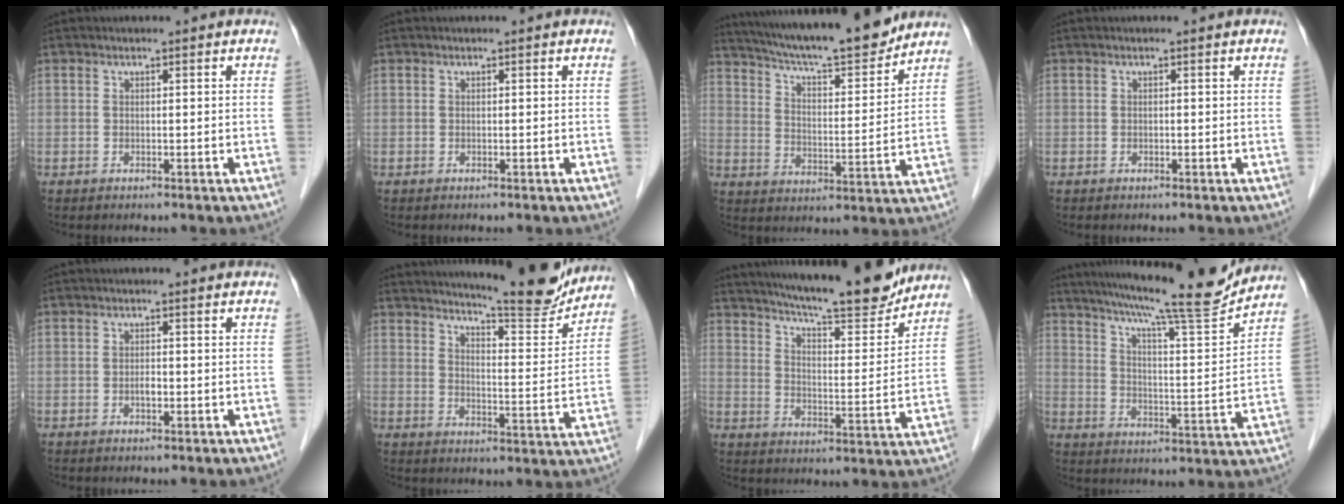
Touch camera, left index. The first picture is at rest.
{"total": 0.0}
{"total": 17.7, "force": [15.9, 1.3, 7.7], "torque": [-0.128, -0.001, 0.245]}
{"total": 0.0}
{"total": 1.0, "force": [-0.3, 0.4, 0.9], "torque": [-0.018, 0.001, -0.006]}
{"total": 14.8, "force": [13.8, 0.7, 5.1], "torque": [-0.074, -0.039, 0.181]}
{"total": 18.5, "force": [16.6, 1.6, 8.1], "torque": [-0.129, -0.017, 0.235]}
{"total": 17.5, "force": [15.6, -0.3, 7.9], "torque": [-0.132, -0.021, 0.224]}